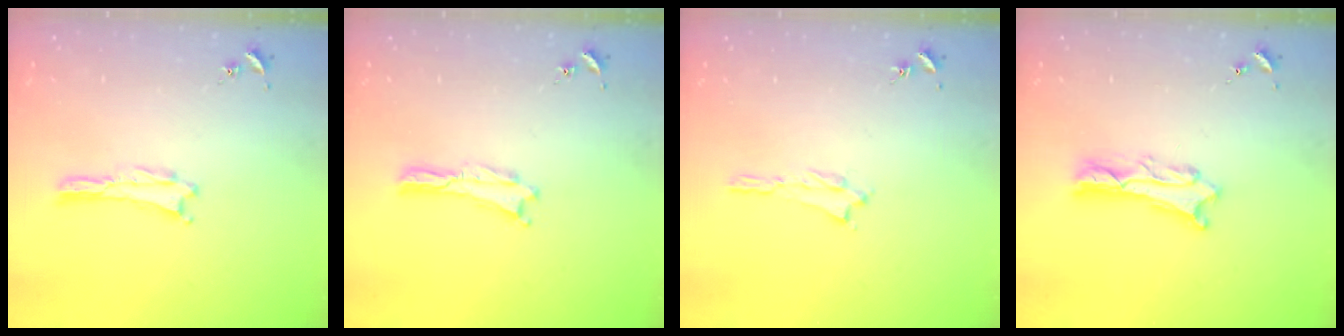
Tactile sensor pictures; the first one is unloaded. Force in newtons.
{"total": 0.0}
{"total": 1.2, "press": 1.2, "slide": 0.3}
{"total": 2.6, "press": 2.6, "slide": 0.3}